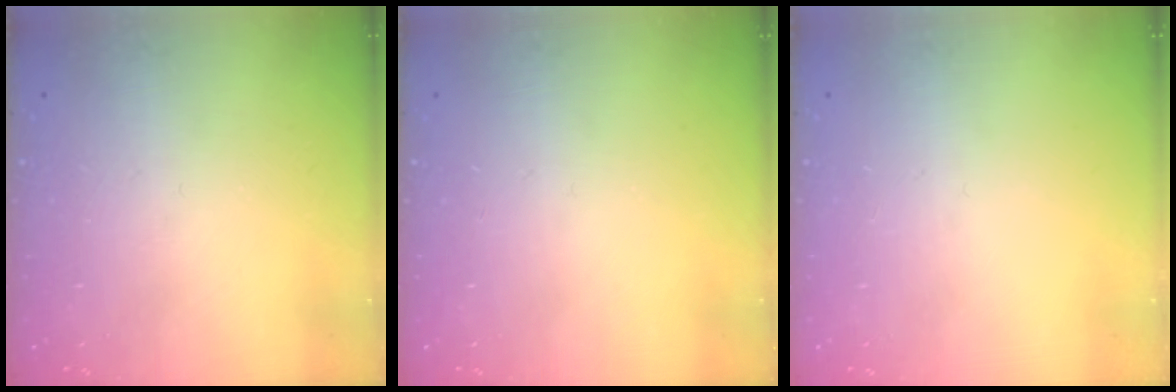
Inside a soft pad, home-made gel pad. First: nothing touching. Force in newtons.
{"total": 0.0}
{"total": 0.0}